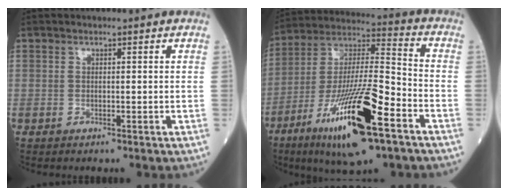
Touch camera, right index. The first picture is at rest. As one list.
[{"total": 20.9, "force": [-10.3, 3.1, 18.0], "torque": [-0.349, -0.031, -0.178]}]